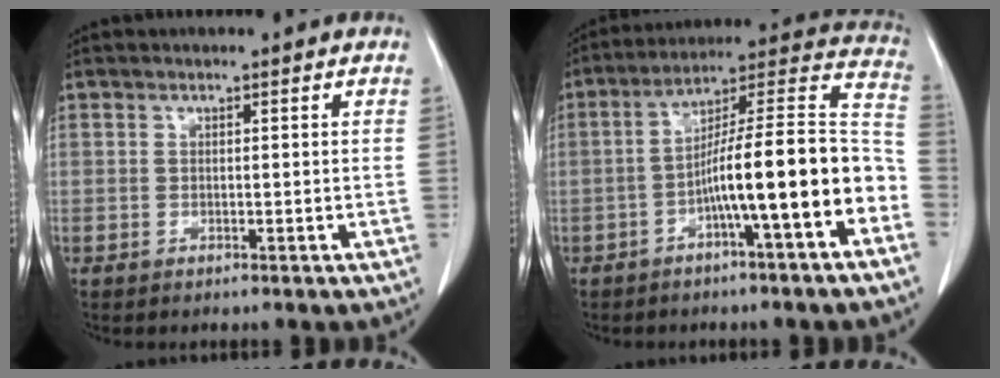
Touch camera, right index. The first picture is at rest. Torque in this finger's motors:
{"motor_torque": [1.63, -0.51, 0.73, 0.21]}